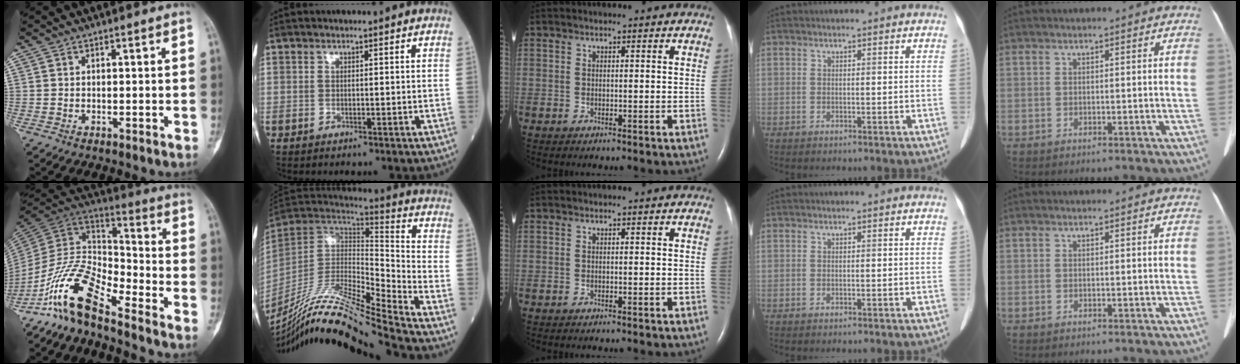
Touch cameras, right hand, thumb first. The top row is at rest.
{"thumb": {"total": 13.6, "force": [-10.6, 3.4, 7.7], "torque": [-0.146, 0.088, -0.213]}, "index": {"total": 22.6, "force": [-19.8, -1.7, 10.7], "torque": [-0.222, -0.018, -0.360]}}